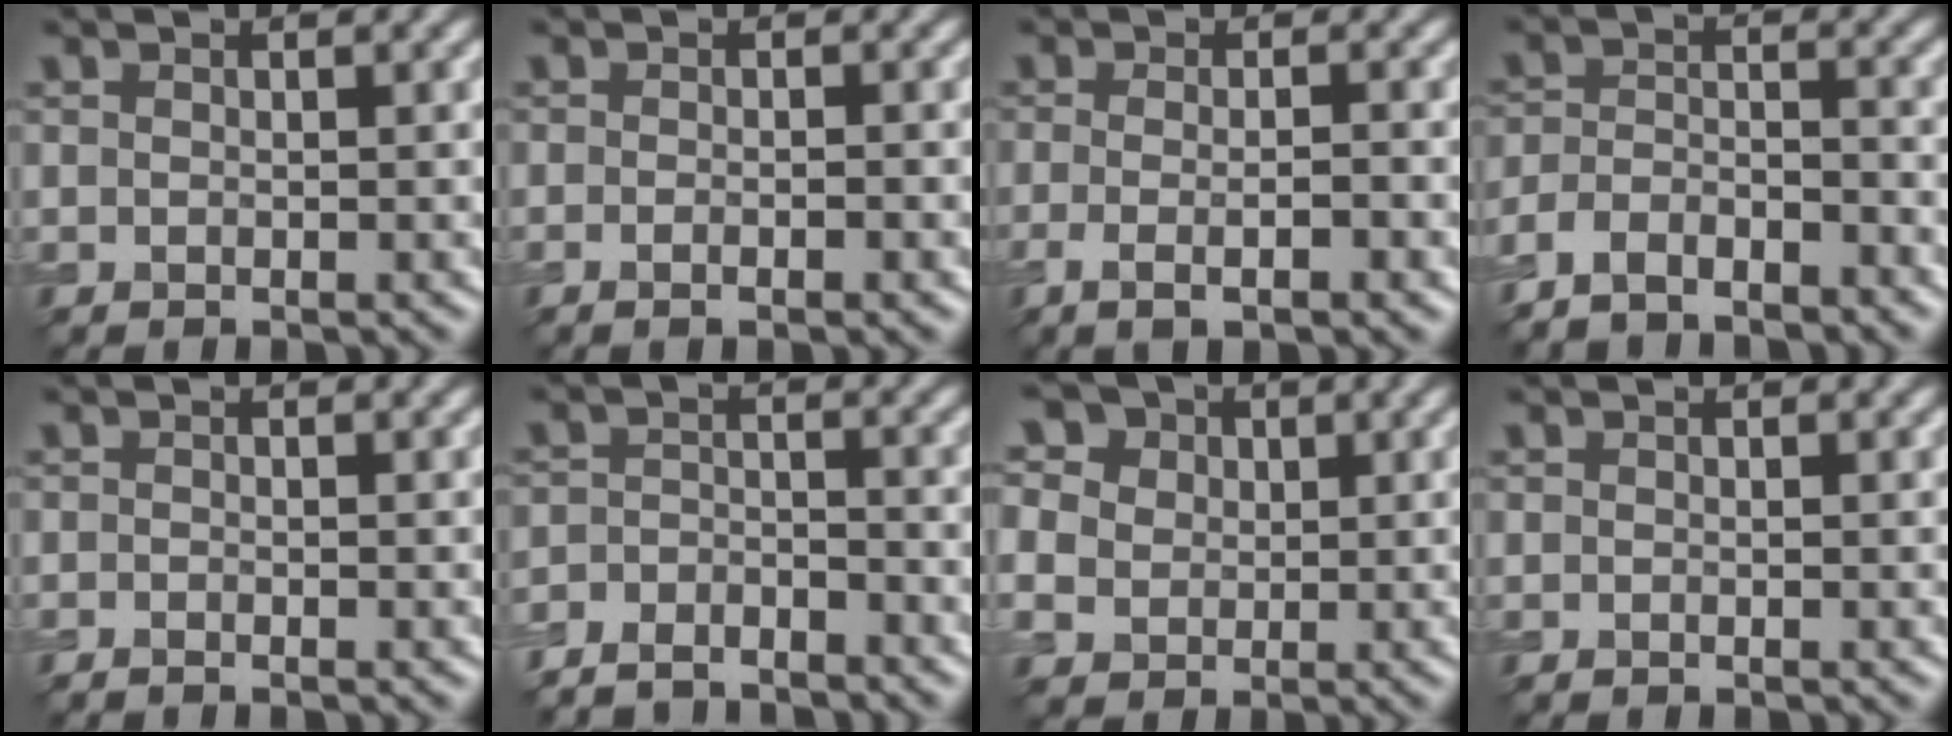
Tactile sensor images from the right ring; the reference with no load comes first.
{"total": 2.2, "force": [-0.6, 1.0, 1.9], "torque": [-0.010, 0.004, -0.016]}
{"total": 4.3, "force": [-1.3, 1.4, 3.8], "torque": [-0.054, -0.008, -0.019]}
{"total": 4.2, "force": [-3.6, 1.3, 1.8], "torque": [-0.031, 0.000, -0.074]}
{"total": 0.5, "force": [-0.5, 0.1, 0.2], "torque": [-0.002, -0.002, -0.010]}
{"total": 4.2, "force": [-4.0, 1.2, 0.7], "torque": [-0.011, -0.005, -0.078]}
{"total": 10.6, "force": [2.8, 9.0, 5.0], "torque": [-0.117, 0.028, 0.024]}
{"total": 0.0}